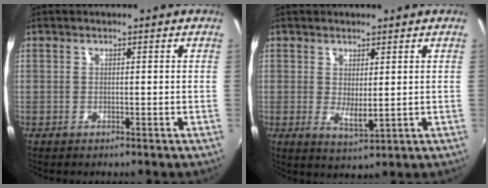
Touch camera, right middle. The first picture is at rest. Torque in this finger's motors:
{"motor_torque": [0.49, -0.42, 0.06, 0.04]}